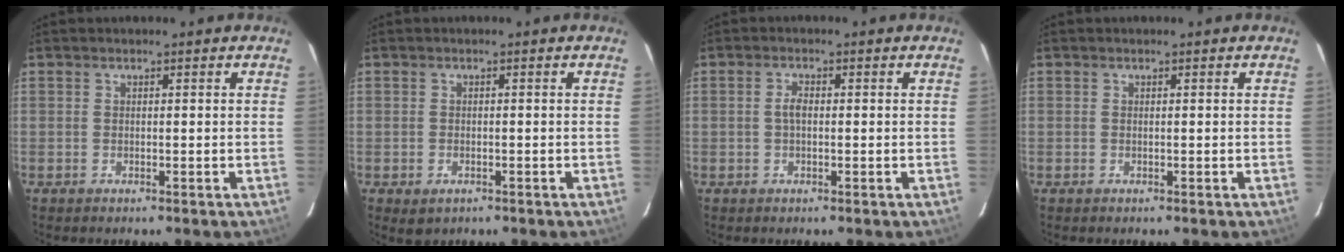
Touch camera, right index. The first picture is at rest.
{"total": 2.5, "force": [-1.1, 1.8, 1.2], "torque": [-0.020, -0.007, -0.014]}
{"total": 1.9, "force": [-0.1, 0.9, 1.6], "torque": [-0.033, 0.006, -0.003]}
{"total": 0.0}